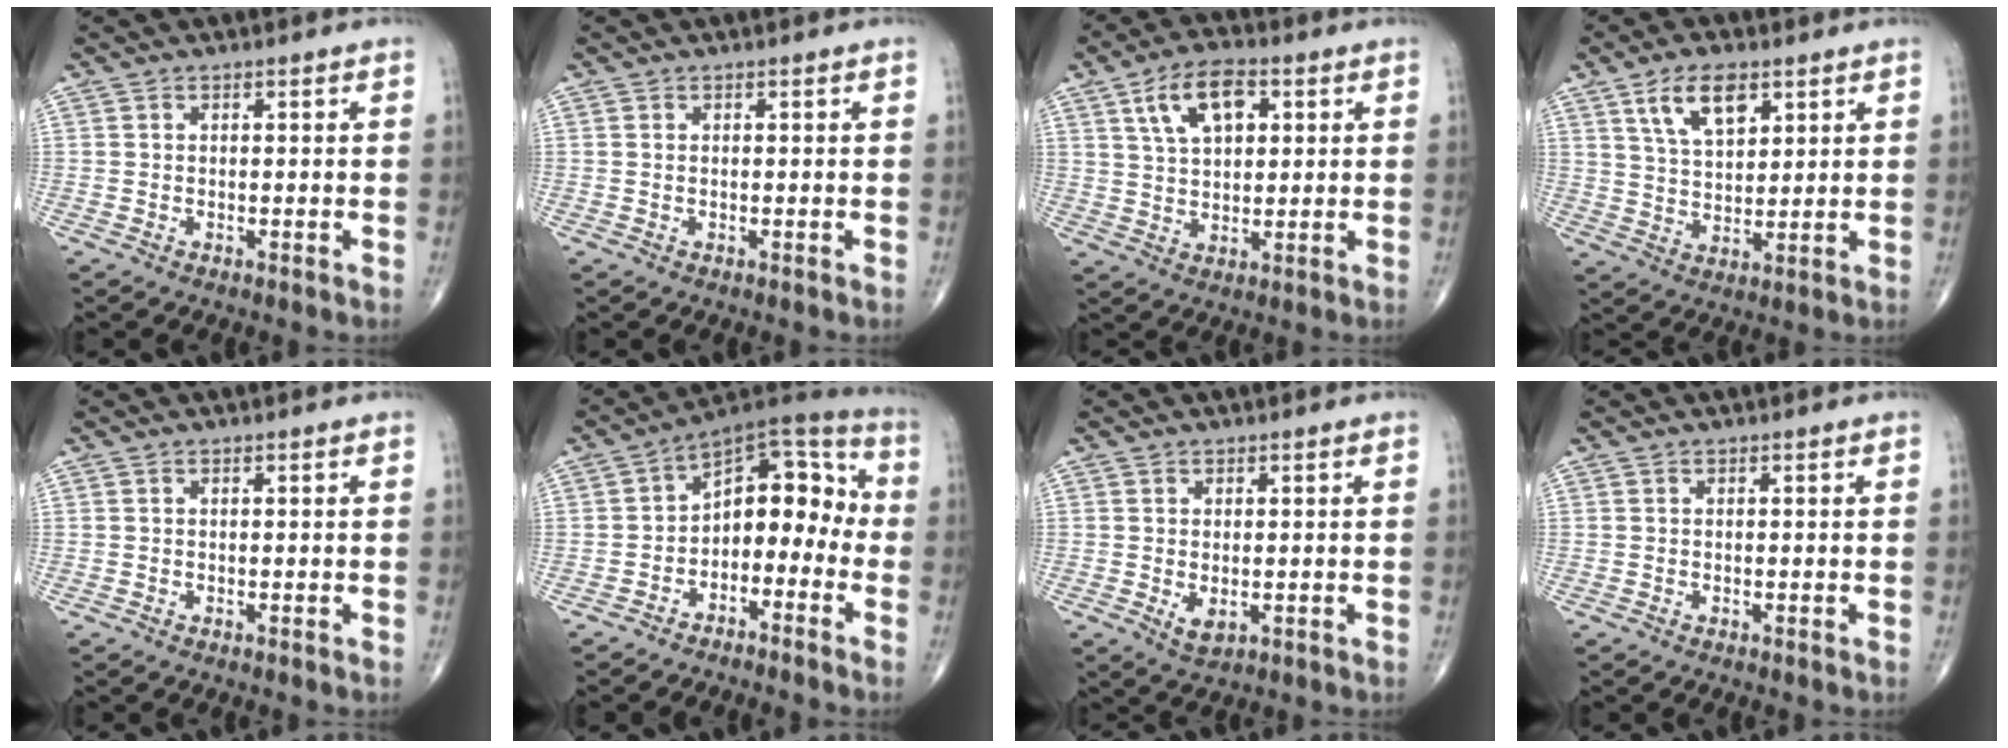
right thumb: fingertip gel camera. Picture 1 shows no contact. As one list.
[{"total": 0.0}, {"total": 10.1, "force": [3.9, 5.4, 7.6], "torque": [-0.119, -0.004, 0.070]}, {"total": 9.3, "force": [4.8, 4.6, 6.5], "torque": [-0.103, -0.023, 0.093]}, {"total": 0.0}, {"total": 12.8, "force": [-2.9, 8.1, 9.5], "torque": [-0.096, 0.071, -0.057]}, {"total": 2.7, "force": [-0.3, 1.5, 2.2], "torque": [-0.030, -0.008, 0.002]}, {"total": 0.0}]